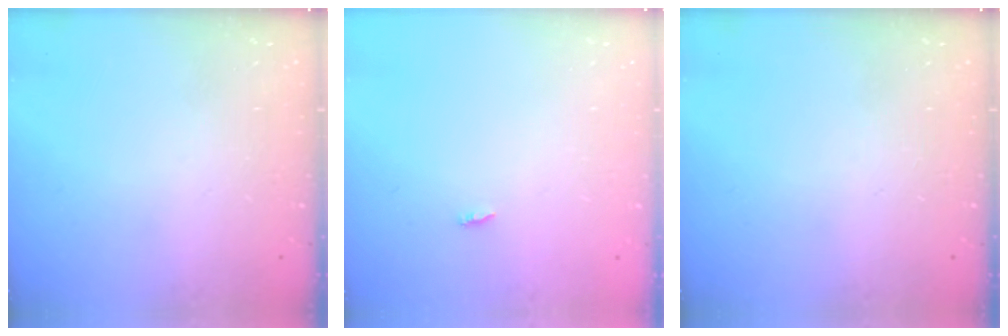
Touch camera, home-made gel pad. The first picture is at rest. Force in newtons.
{"total": 1.8, "press": 1.8, "slide": 0.2}
{"total": 0.0}